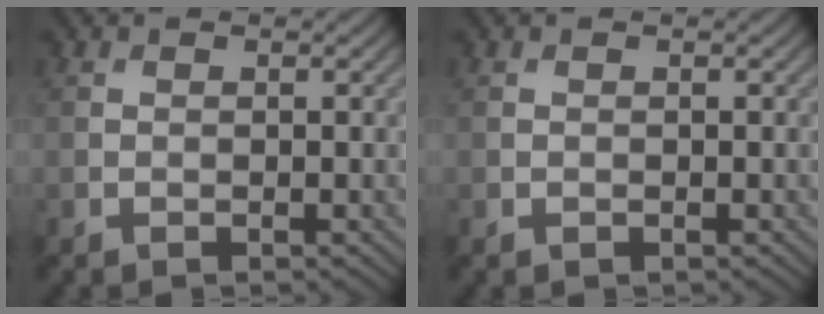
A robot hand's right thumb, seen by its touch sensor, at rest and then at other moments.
{"total": 0.0}